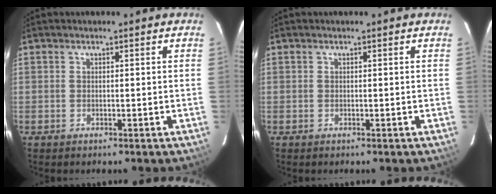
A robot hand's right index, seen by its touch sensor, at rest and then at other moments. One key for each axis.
{"total": 0.0}